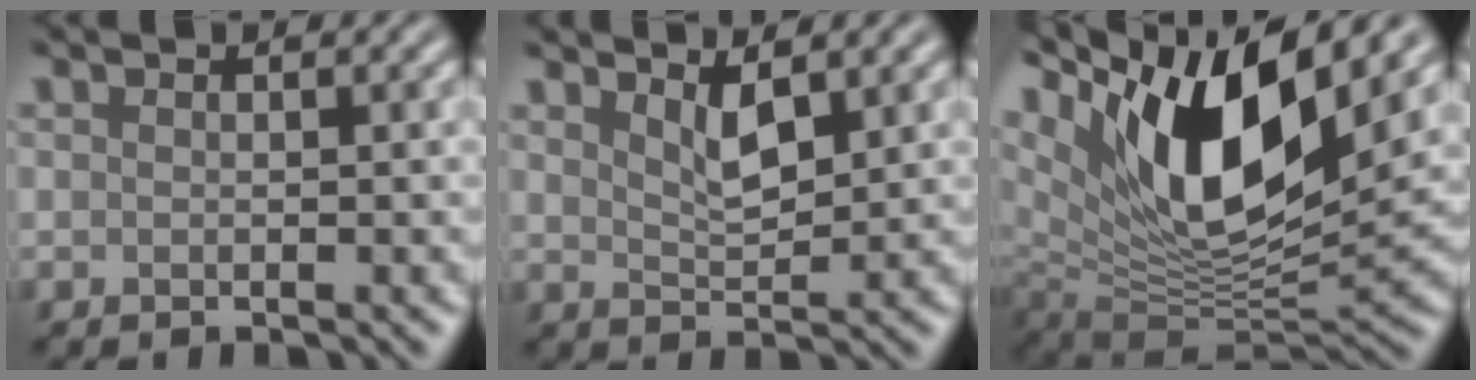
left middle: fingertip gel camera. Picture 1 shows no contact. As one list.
[{"total": 2.6, "force": [1.8, 0.7, 1.8], "torque": [-0.031, -0.008, 0.034]}, {"total": 13.8, "force": [6.4, 5.2, 11.1], "torque": [-0.196, -0.004, 0.118]}]